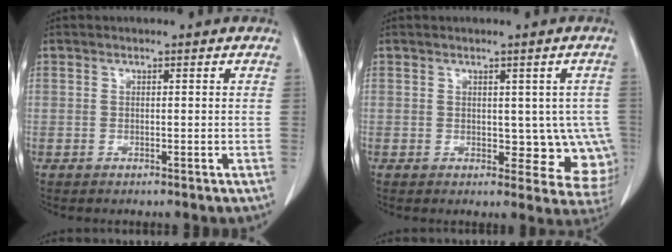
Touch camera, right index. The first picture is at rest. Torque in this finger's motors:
{"motor_torque": [0.16, 0.19, 0.17, 0.00]}